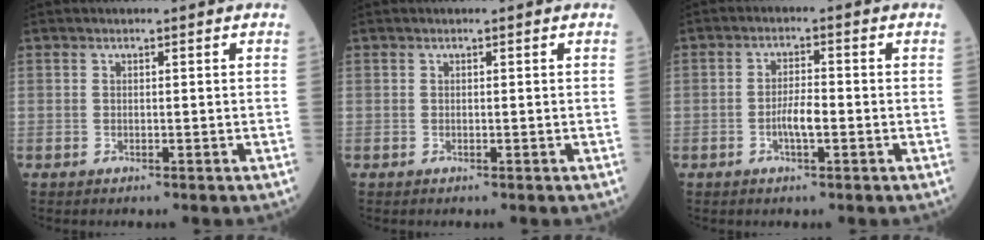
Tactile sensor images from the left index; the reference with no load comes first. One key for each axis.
{"total": 0.0}
{"total": 3.5, "fx": -1.1, "fy": 0.7, "fz": 3.2, "tx": -0.063, "ty": 0.002, "tz": -0.021}